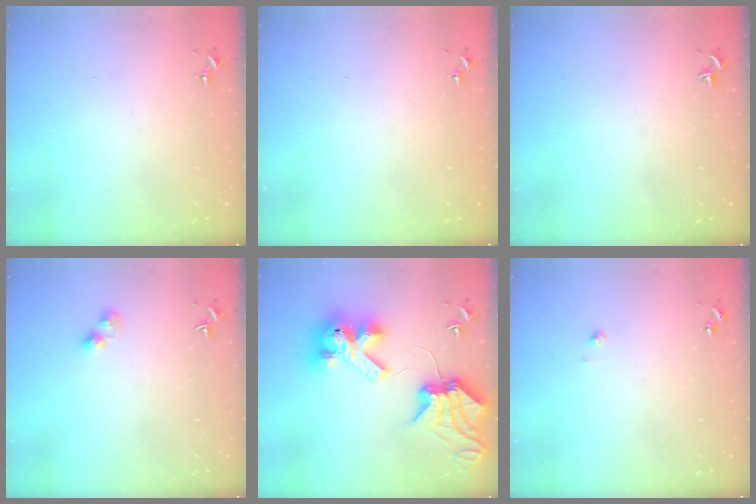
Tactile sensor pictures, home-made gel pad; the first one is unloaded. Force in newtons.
{"total": 0.0}
{"total": 0.0}
{"total": 3.9, "press": 3.9, "slide": 0.4}
{"total": 14.6, "press": 14.5, "slide": 1.6}
{"total": 2.1, "press": 2.1, "slide": 0.2}